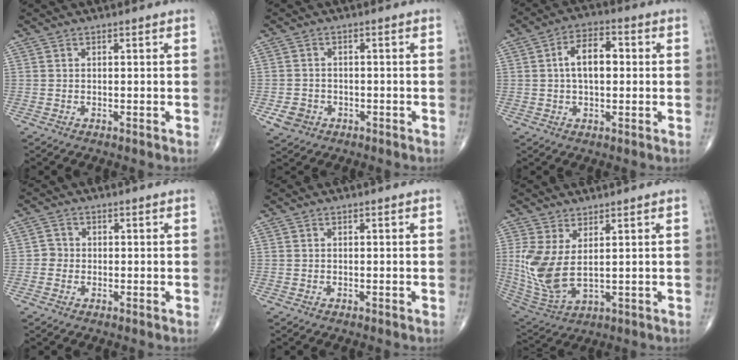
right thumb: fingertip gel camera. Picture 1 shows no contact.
{"total": 3.8, "force": [-1.5, 3.2, 1.3], "torque": [-0.018, 0.007, -0.020]}
{"total": 7.8, "force": [0.7, 4.3, 6.4], "torque": [-0.101, 0.019, 0.004]}
{"total": 2.1, "force": [-0.4, 2.0, 0.6], "torque": [0.004, 0.008, -0.012]}
{"total": 0.0}
{"total": 10.7, "force": [1.8, 5.1, 9.2], "torque": [-0.212, -0.019, 0.053]}